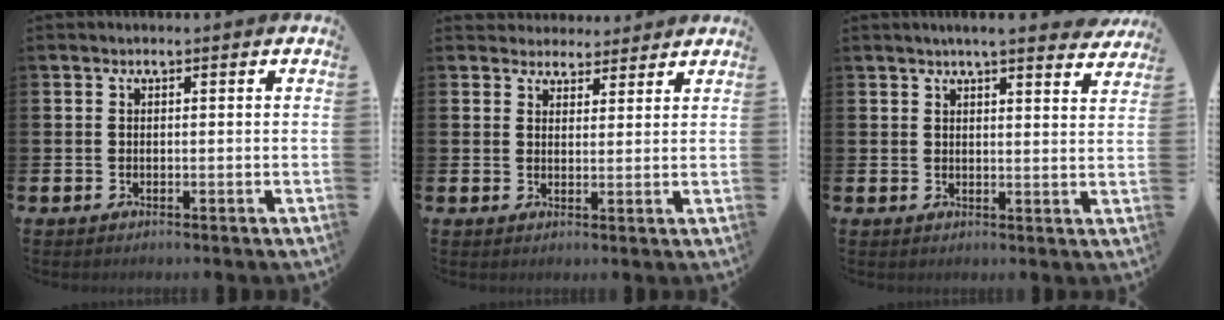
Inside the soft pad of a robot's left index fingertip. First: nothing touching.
{"total": 3.4, "force": [3.2, 1.4, -0.2], "torque": [-0.002, -0.013, 0.057]}
{"total": 4.6, "force": [4.4, -0.2, 1.5], "torque": [-0.024, -0.022, 0.075]}